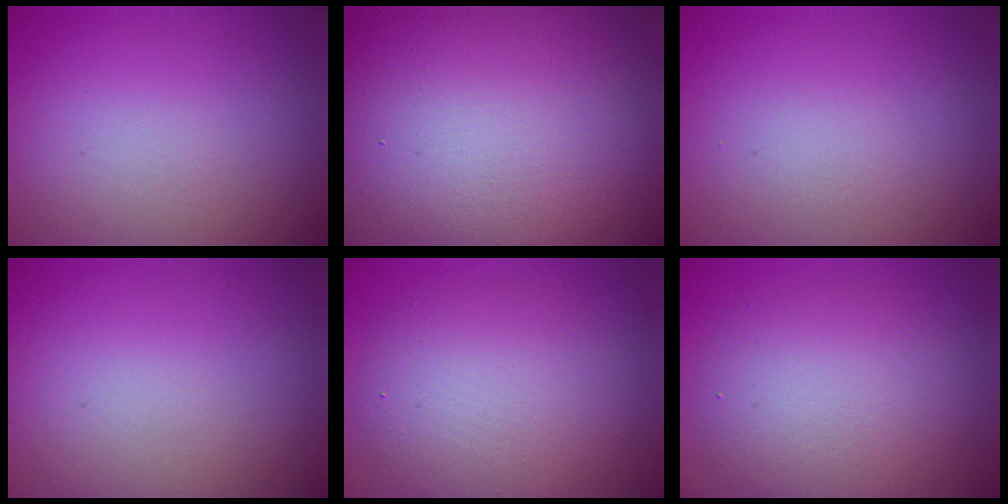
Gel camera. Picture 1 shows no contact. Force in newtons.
{"total": 23.4, "press": 23.3, "slide": 1.4}
{"total": 0.7, "press": 0.7, "slide": 0.0}
{"total": 0.0}
{"total": 5.9, "press": 5.9, "slide": 0.5}
{"total": 5.3, "press": 5.3, "slide": 0.3}